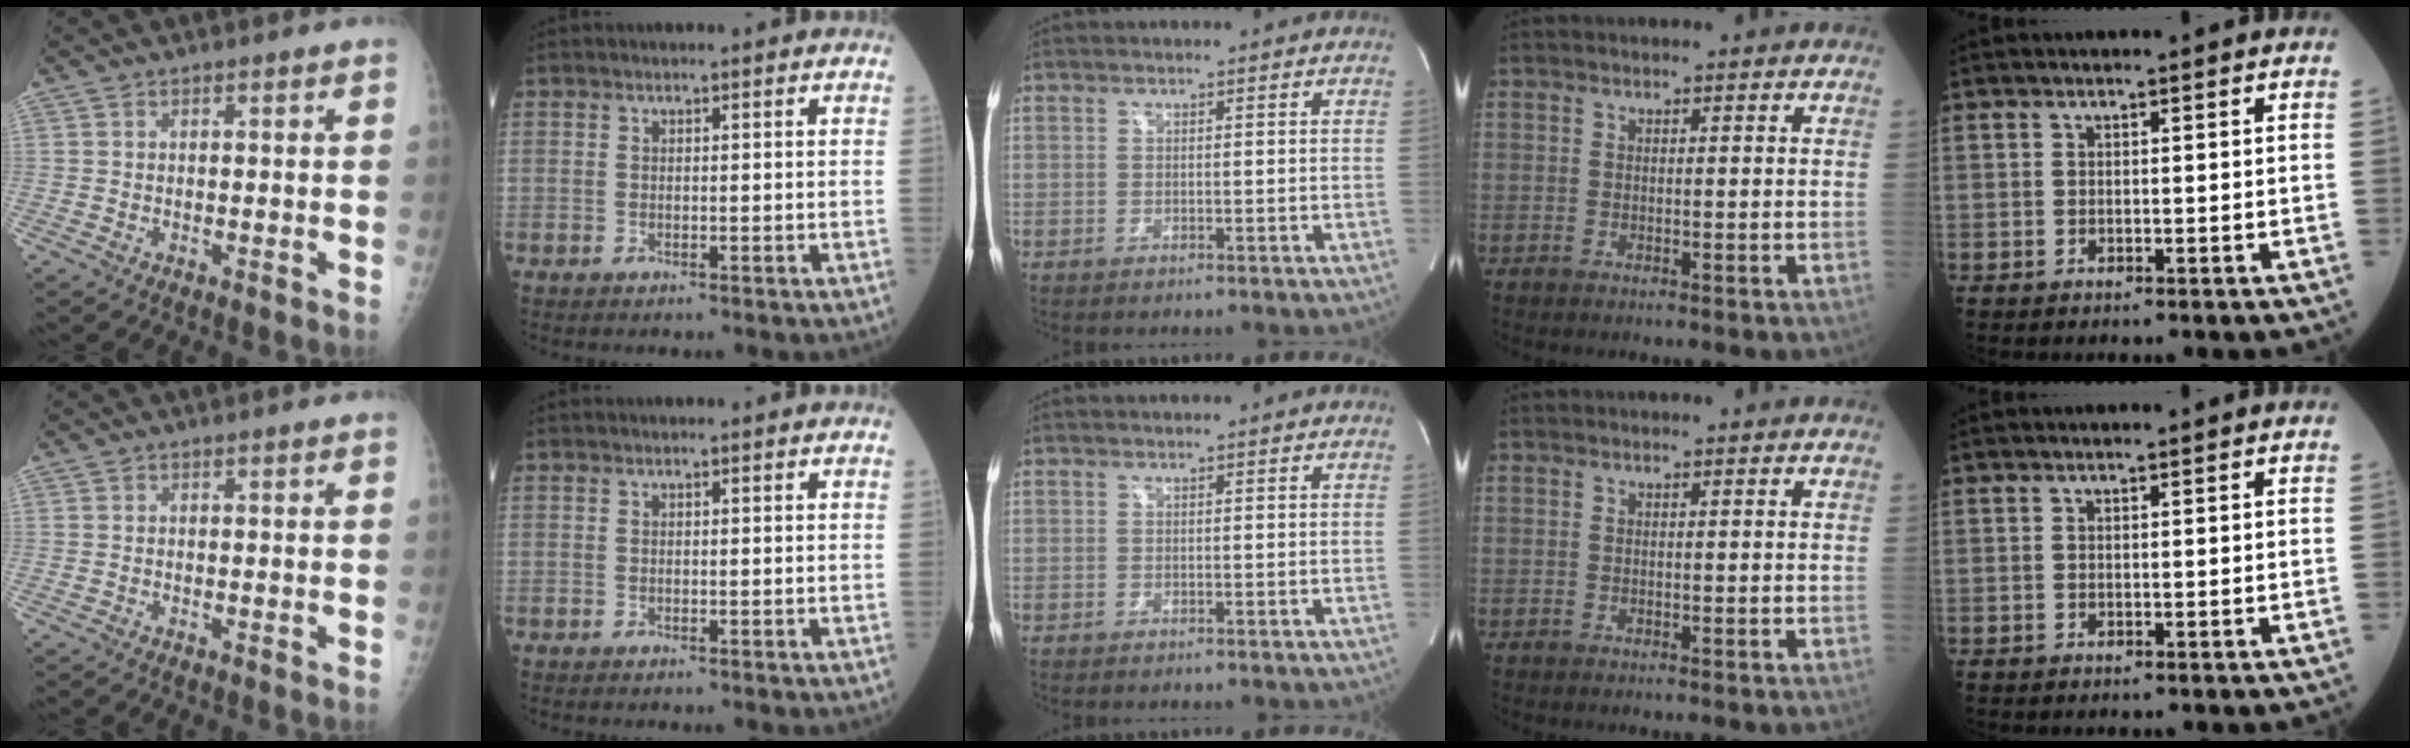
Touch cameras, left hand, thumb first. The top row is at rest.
{}